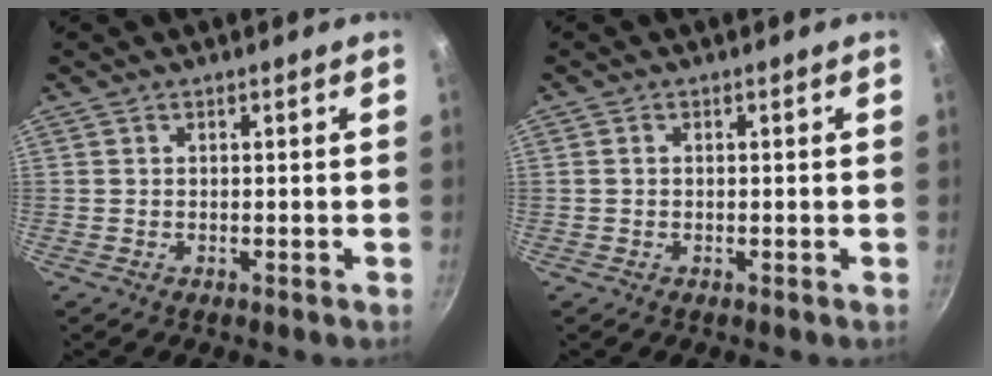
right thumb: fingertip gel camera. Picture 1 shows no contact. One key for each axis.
{"total": 0.6, "fx": 0.0, "fy": 0.5, "fz": 0.3, "tx": -0.005, "ty": 0.004, "tz": -0.001}